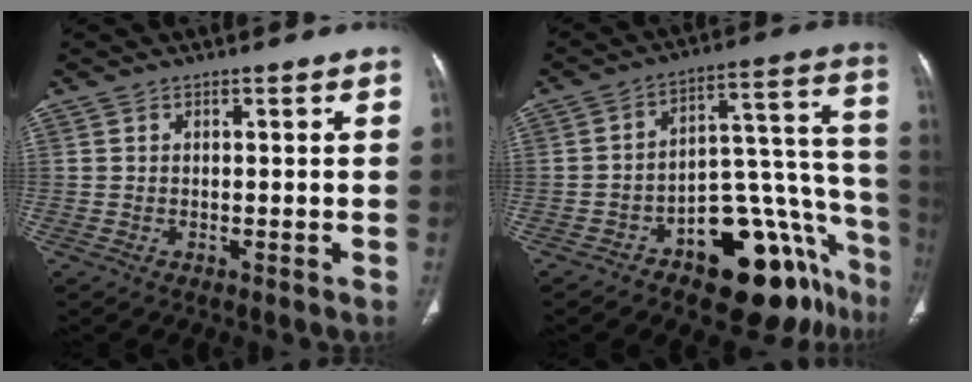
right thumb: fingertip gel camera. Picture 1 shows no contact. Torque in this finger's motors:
{"motor_torque": [3.41, 1.60, 1.28, -1.13, 0.15]}